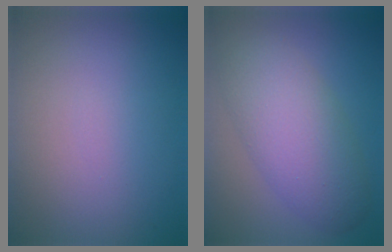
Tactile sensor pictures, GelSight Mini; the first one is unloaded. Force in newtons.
{"total": 6.6, "press": 6.6, "slide": 0.2}